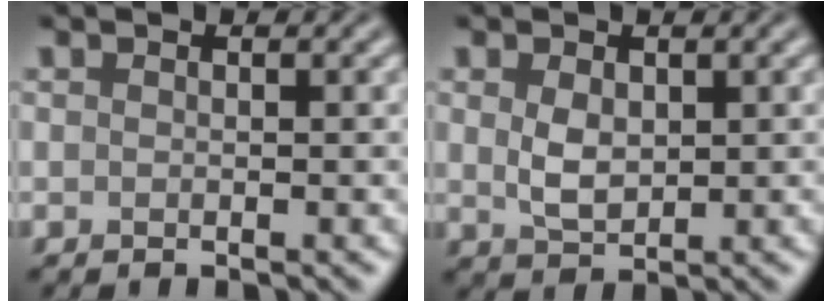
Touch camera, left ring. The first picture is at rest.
{"total": 2.7, "force": [0.6, 1.7, 2.0], "torque": [-0.045, -0.001, 0.015]}